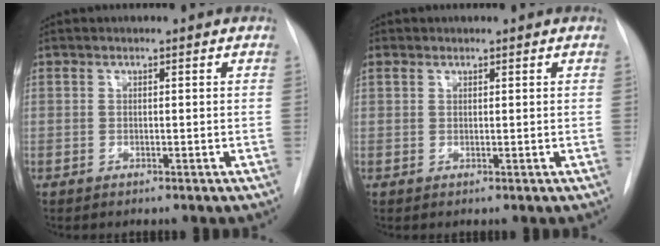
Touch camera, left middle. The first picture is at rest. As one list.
[{"total": 1.3, "force": [1.0, 0.9, 0.3], "torque": [-0.010, 0.012, 0.018]}]